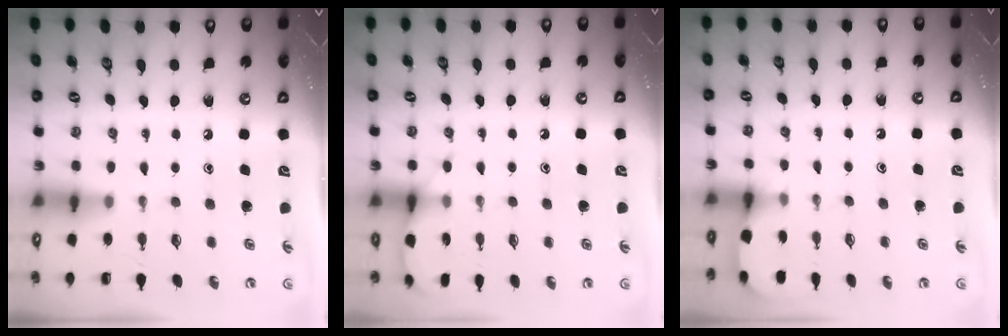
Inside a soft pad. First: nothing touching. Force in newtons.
{"total": 5.3, "press": 5.2, "slide": 0.7}
{"total": 3.0, "press": 2.9, "slide": 0.3}